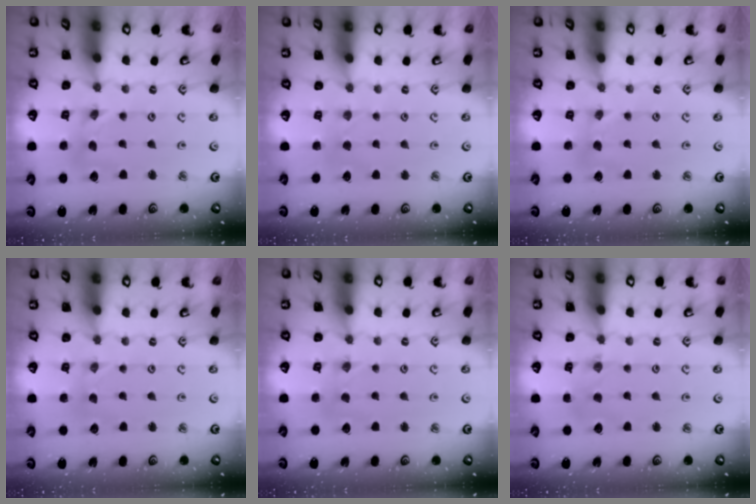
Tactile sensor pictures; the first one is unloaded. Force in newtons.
{"total": 2.0, "press": 2.0, "slide": 0.4}
{"total": 2.8, "press": 2.8, "slide": 0.5}
{"total": 0.0}
{"total": 2.5, "press": 2.4, "slide": 0.6}
{"total": 2.1, "press": 2.1, "slide": 0.4}